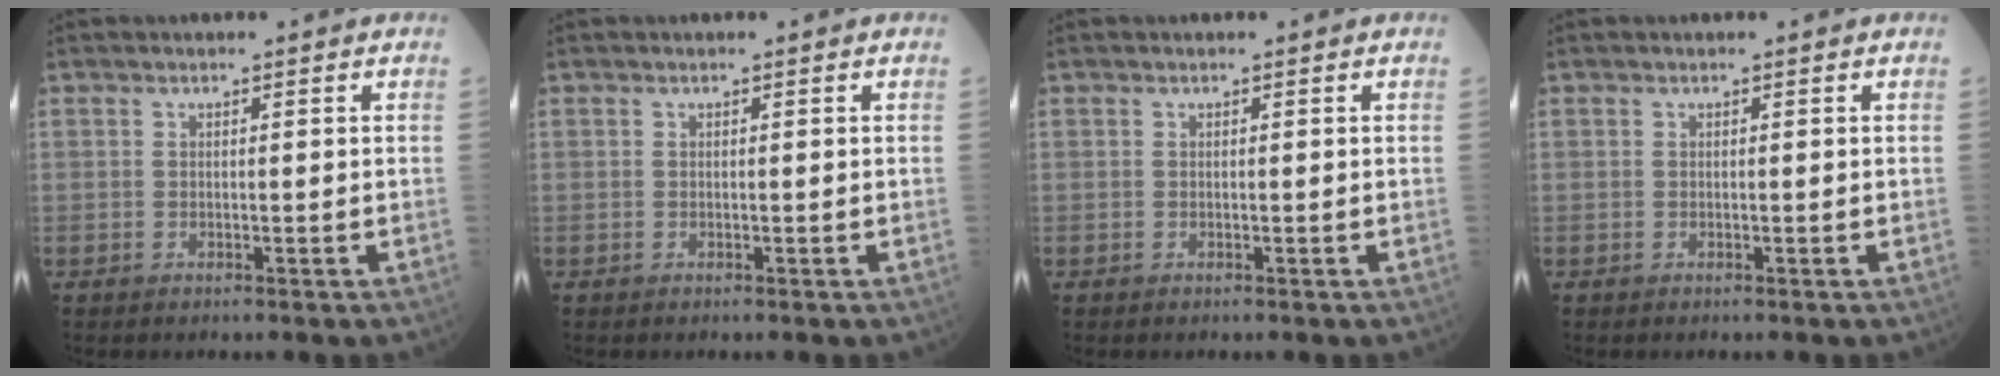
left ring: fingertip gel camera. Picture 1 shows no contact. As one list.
[{"total": 0.0}, {"total": 0.0}, {"total": 0.0}]